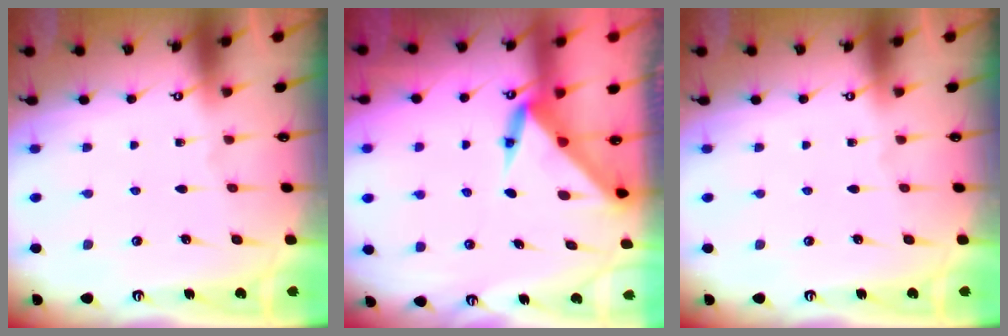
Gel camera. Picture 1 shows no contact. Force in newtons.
{"total": 4.0, "press": 4.0, "slide": 0.2}
{"total": 0.0}